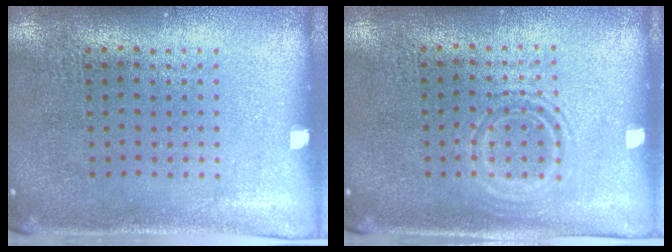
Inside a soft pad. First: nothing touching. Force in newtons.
{"total": 1.1, "press": 1.0, "slide": 0.5}